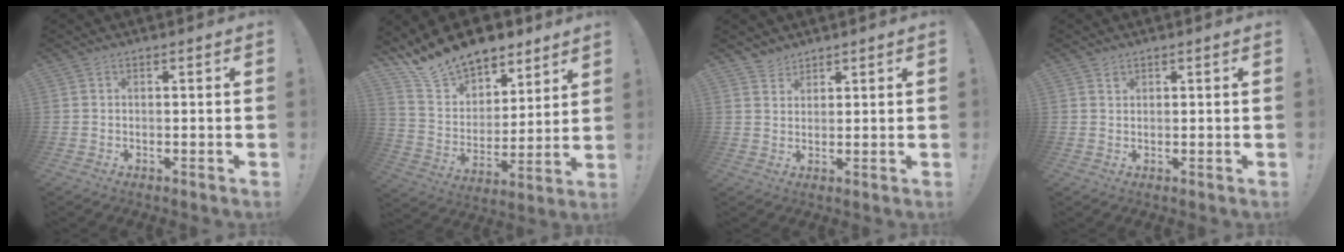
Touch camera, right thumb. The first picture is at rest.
{"total": 15.8, "force": [13.6, 7.0, 4.0], "torque": [-0.084, -0.104, 0.252]}
{"total": 3.4, "force": [3.1, 1.4, 0.2], "torque": [0.005, -0.020, 0.057]}
{"total": 1.2, "force": [1.1, 0.5, 0.1], "torque": [0.014, -0.010, 0.017]}